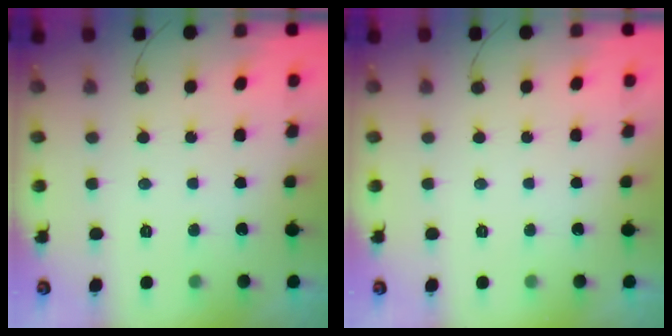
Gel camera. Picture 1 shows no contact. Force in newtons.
{"total": 0.0}